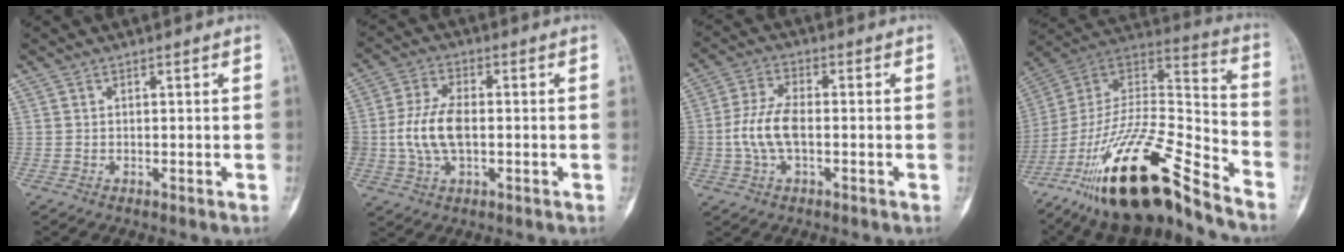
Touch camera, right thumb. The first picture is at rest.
{"total": 9.3, "force": [-0.7, 5.2, 7.7], "torque": [-0.160, 0.011, -0.015]}
{"total": 8.0, "force": [-1.2, 4.2, 6.7], "torque": [-0.151, 0.019, -0.025]}
{"total": 26.1, "force": [-18.0, 7.3, 17.4], "torque": [-0.320, 0.076, -0.316]}